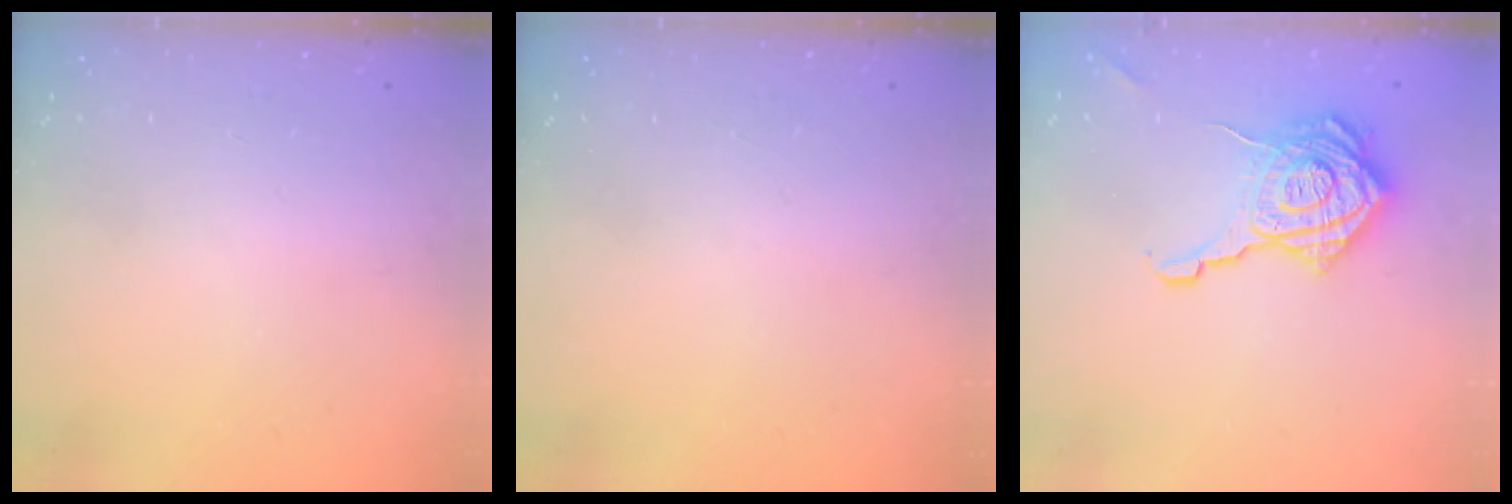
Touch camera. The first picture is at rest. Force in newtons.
{"total": 0.0}
{"total": 18.0, "press": 17.9, "slide": 1.0}